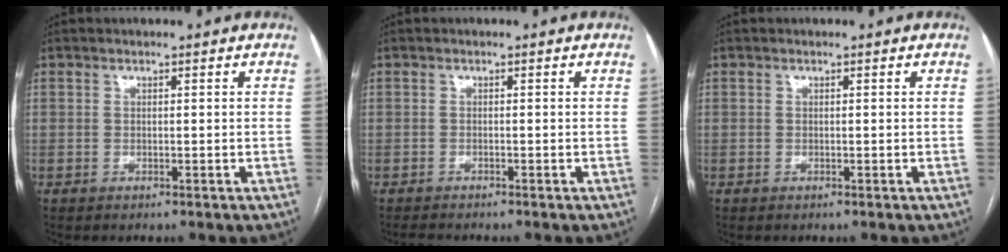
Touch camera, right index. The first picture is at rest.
{"total": 1.9, "force": [-1.8, -0.1, 0.6], "torque": [-0.006, -0.004, -0.029]}
{"total": 0.0}